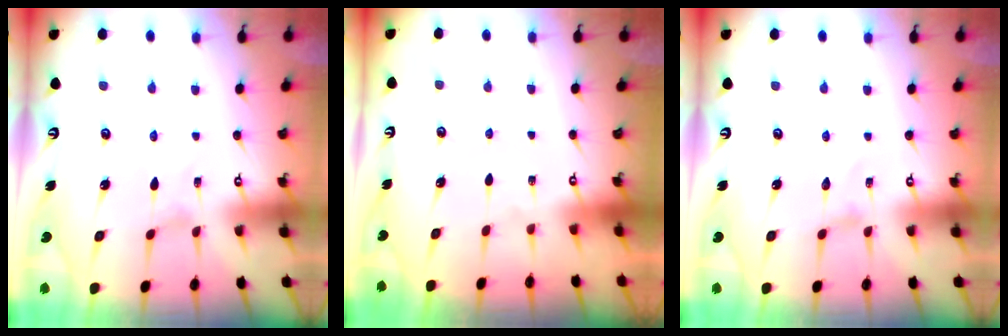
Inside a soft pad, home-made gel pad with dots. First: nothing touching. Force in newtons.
{"total": 0.0}
{"total": 0.0}